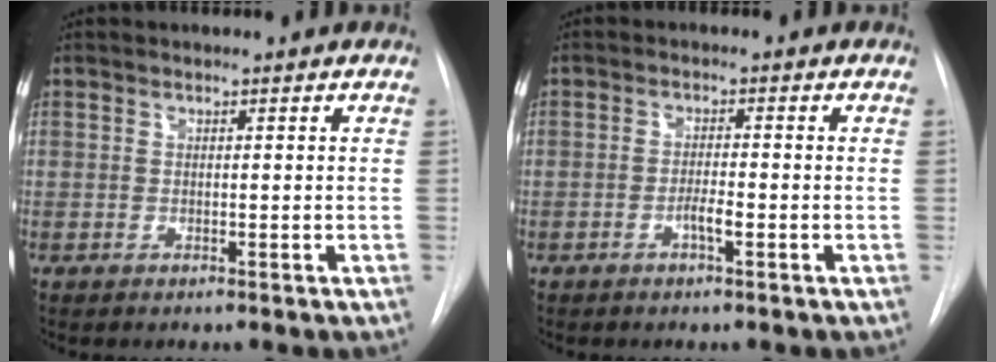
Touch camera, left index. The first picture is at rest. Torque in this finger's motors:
{"motor_torque": [0.48, 0.12, 0.08, 0.01]}